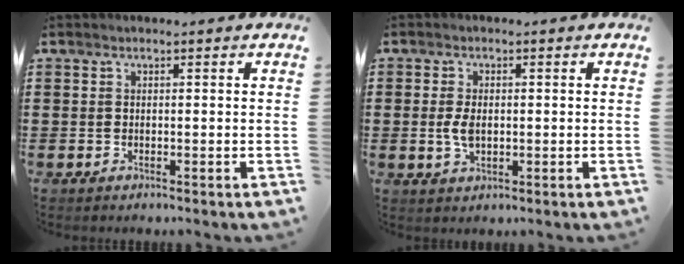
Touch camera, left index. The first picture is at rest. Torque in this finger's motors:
{"motor_torque": [0.32, 0.29, 0.24, 0.04]}